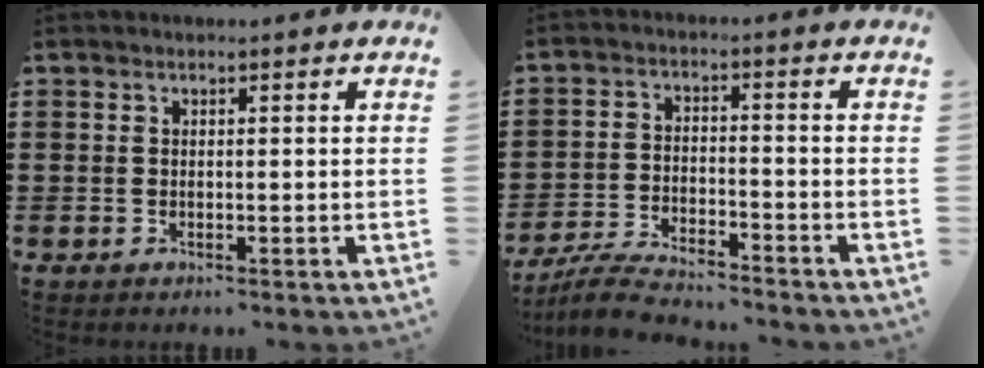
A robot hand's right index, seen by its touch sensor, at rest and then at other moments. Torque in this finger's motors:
{"motor_torque": [-0.15, 0.21, 0.15, -0.01]}